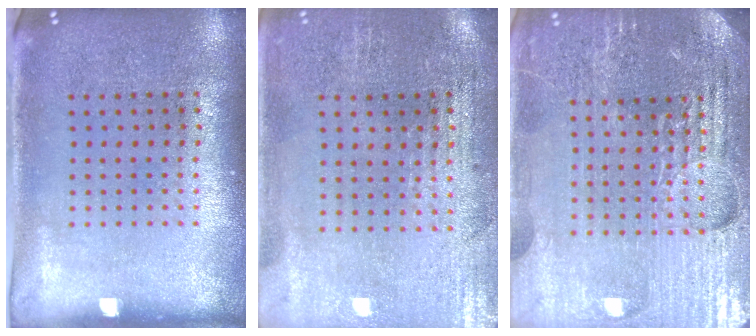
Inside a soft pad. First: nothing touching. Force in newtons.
{"total": 0.6, "press": 0.5, "slide": 0.4}
{"total": 5.0, "press": 4.7, "slide": 1.8}